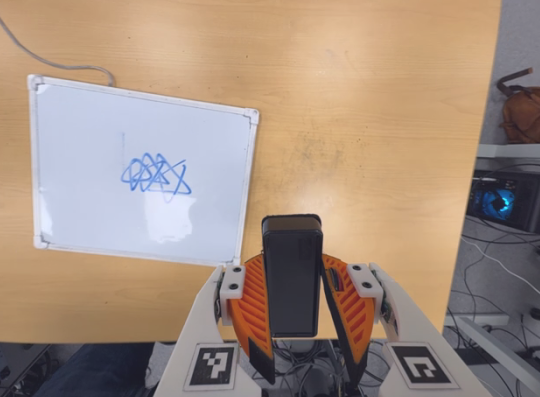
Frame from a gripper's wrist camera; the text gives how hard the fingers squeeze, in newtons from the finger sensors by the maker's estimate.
{"total": 5.5, "left": 5.0, "right": 5.9}